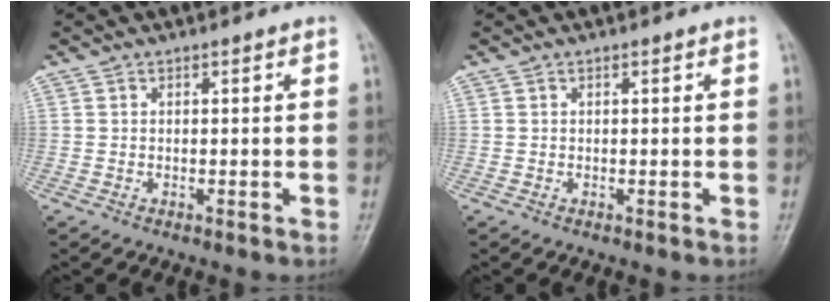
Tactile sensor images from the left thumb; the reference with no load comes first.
{"total": 0.0}